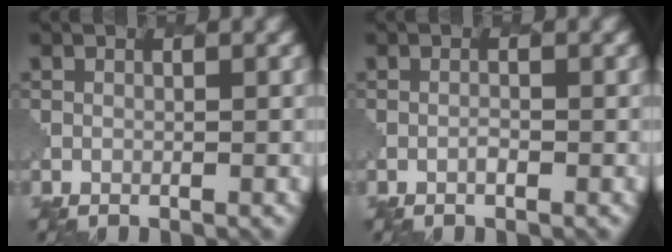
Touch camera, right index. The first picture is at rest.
{"total": 0.0}